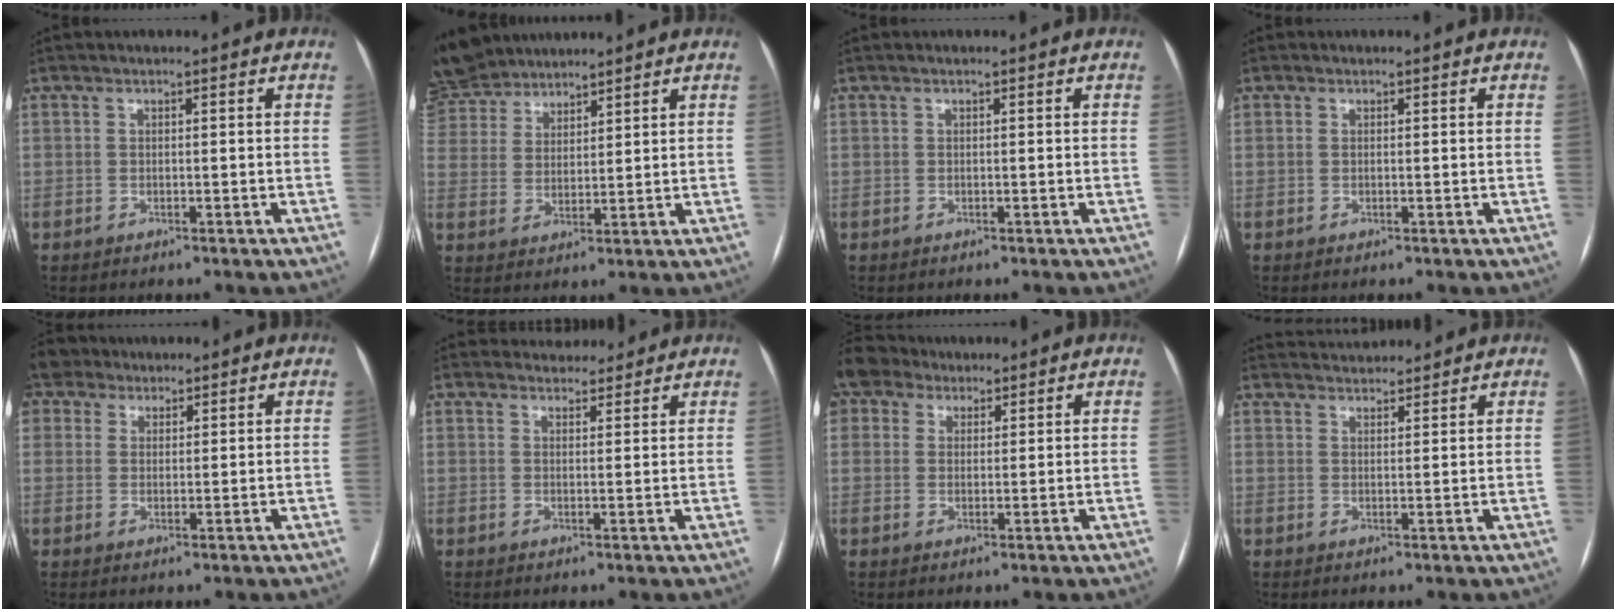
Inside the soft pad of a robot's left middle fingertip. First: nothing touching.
{"total": 11.7, "force": [10.4, 4.6, 2.6], "torque": [-0.080, 0.031, 0.213]}
{"total": 0.0}
{"total": 0.0}
{"total": 6.7, "force": [4.7, 4.6, 1.0], "torque": [-0.024, 0.030, 0.093]}
{"total": 4.9, "force": [4.6, 1.6, 0.2], "torque": [0.002, 0.012, 0.058]}
{"total": 7.6, "force": [5.3, 5.1, 1.6], "torque": [-0.040, 0.037, 0.104]}
{"total": 6.2, "force": [6.1, 0.8, 0.9], "torque": [-0.019, 0.028, 0.091]}